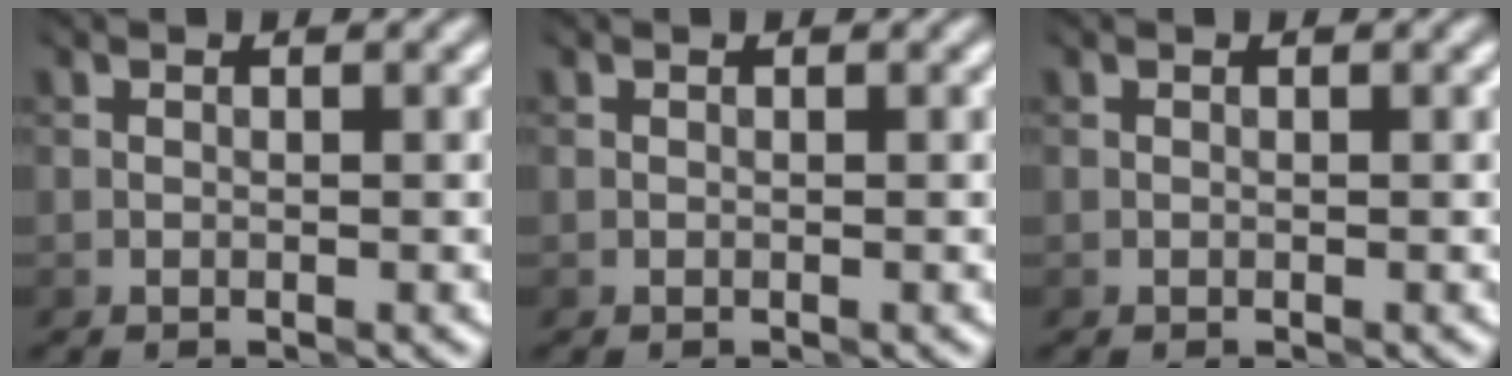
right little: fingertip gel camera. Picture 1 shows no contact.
{"total": 0.0}
{"total": 0.0}